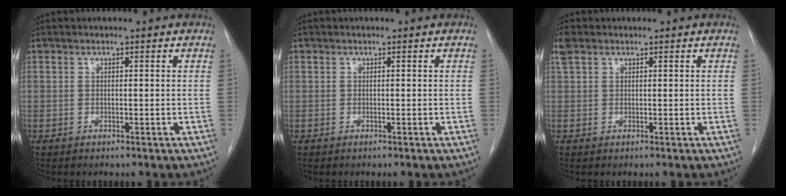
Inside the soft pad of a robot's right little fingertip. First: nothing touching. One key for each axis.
{"total": 0.0}
{"total": 2.0, "fx": 1.3, "fy": 1.2, "fz": 1.0, "tx": -0.028, "ty": 0.022, "tz": 0.029}